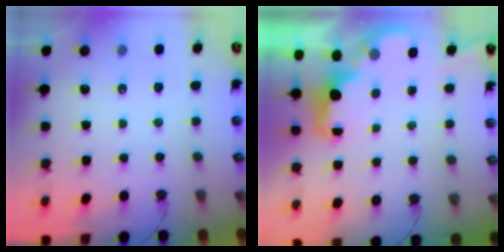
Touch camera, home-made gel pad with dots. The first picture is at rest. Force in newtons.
{"total": 2.2, "press": 2.1, "slide": 0.8}